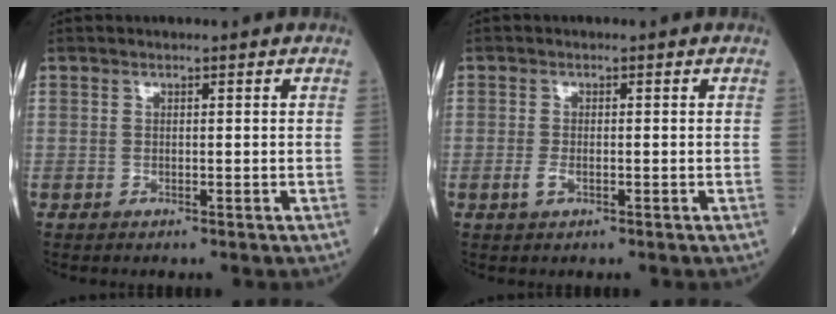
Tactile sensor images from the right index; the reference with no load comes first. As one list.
[{"total": 1.7, "force": [-0.6, 0.7, 1.5], "torque": [-0.031, 0.000, -0.011]}]